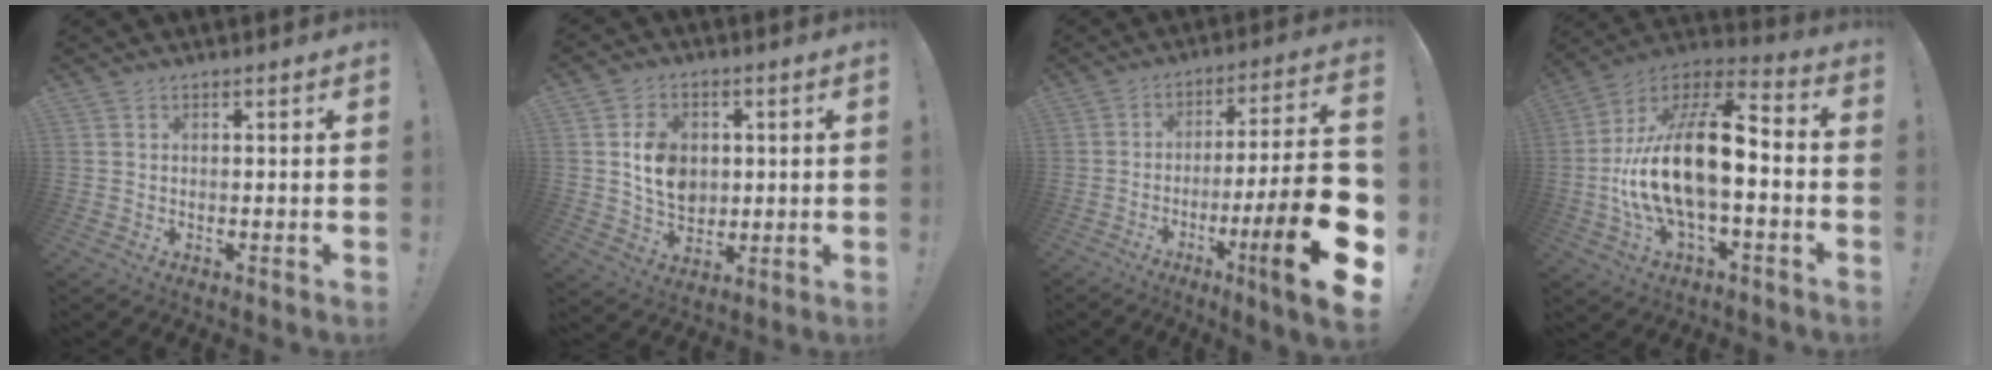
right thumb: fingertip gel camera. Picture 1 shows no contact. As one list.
[{"total": 10.8, "force": [1.0, 9.1, 5.7], "torque": [-0.081, 0.006, 0.028]}, {"total": 23.1, "force": [-7.4, 2.8, 21.7], "torque": [-0.339, 0.025, -0.118]}, {"total": 21.1, "force": [-2.9, 9.3, 18.7], "torque": [-0.334, 0.012, -0.046]}]